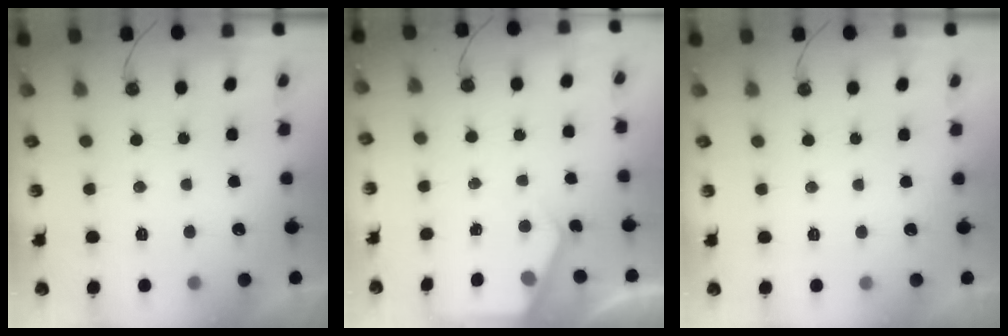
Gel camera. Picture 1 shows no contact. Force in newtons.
{"total": 2.2, "press": 2.2, "slide": 0.3}
{"total": 0.0}